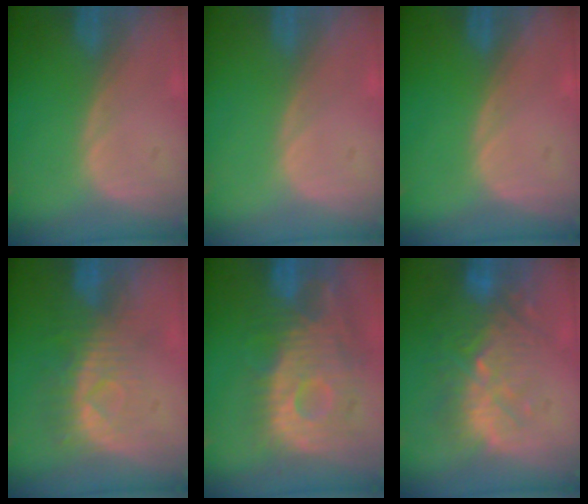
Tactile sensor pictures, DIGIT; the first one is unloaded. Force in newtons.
{"total": 0.0}
{"total": 0.0}
{"total": 8.1, "press": 7.2, "slide": 3.7}
{"total": 12.5, "press": 11.0, "slide": 5.9}
{"total": 11.0, "press": 9.8, "slide": 5.0}